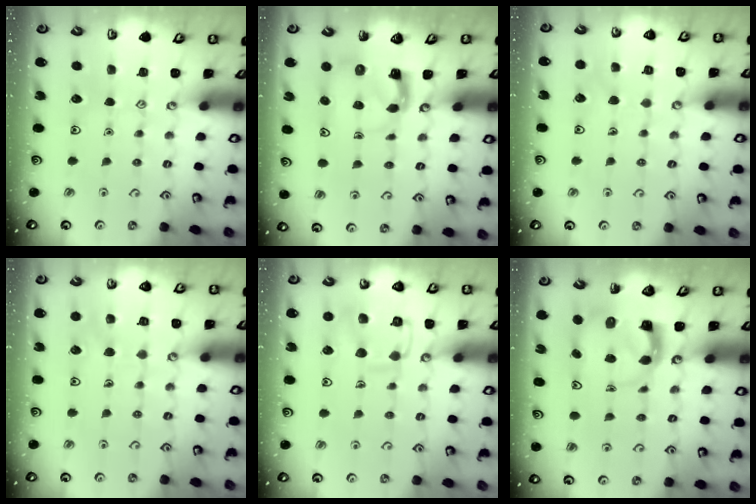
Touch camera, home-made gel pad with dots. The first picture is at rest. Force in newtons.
{"total": 3.9, "press": 3.8, "slide": 0.7}
{"total": 5.2, "press": 5.1, "slide": 0.3}
{"total": 5.8, "press": 5.8, "slide": 0.3}
{"total": 12.5, "press": 12.4, "slide": 0.9}
{"total": 3.7, "press": 3.6, "slide": 0.5}